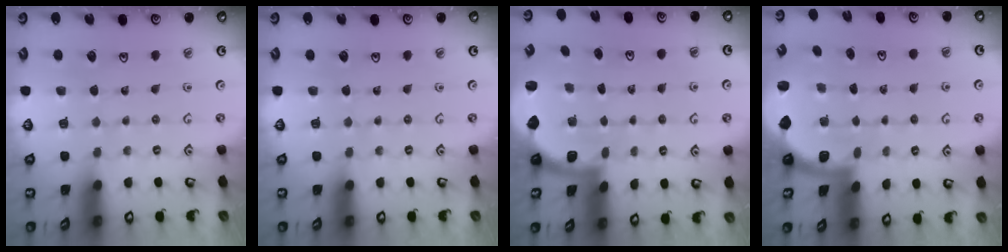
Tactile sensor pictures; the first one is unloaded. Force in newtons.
{"total": 0.0}
{"total": 1.9, "press": 1.8, "slide": 0.5}
{"total": 1.9, "press": 1.8, "slide": 0.5}